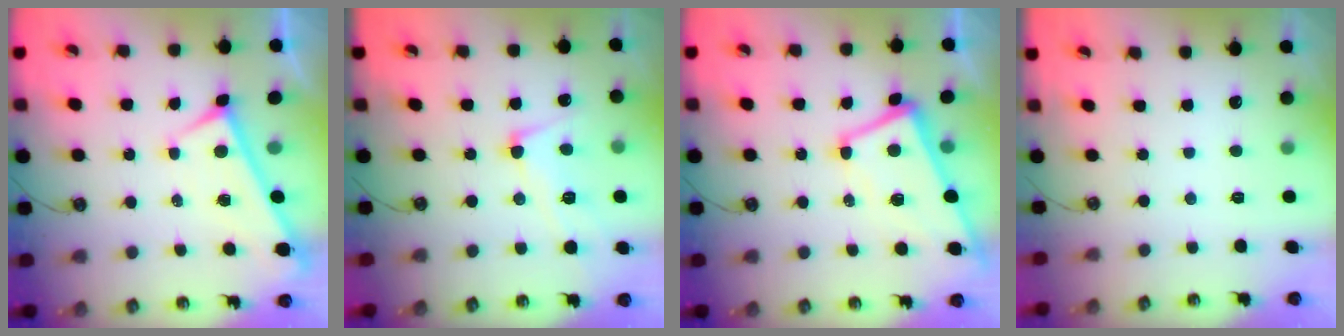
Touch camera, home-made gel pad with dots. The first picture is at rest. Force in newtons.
{"total": 4.2, "press": 4.0, "slide": 1.0}
{"total": 1.4, "press": 1.1, "slide": 0.9}
{"total": 0.0}